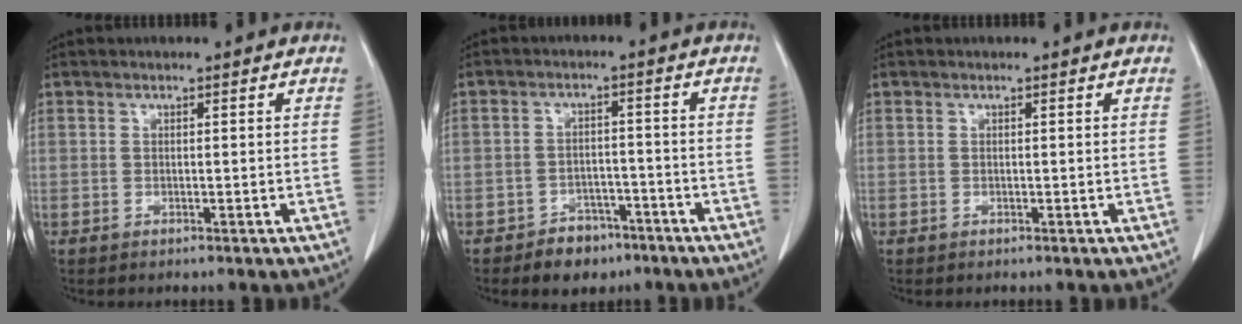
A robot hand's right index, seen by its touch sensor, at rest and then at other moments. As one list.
[{"total": 5.2, "force": [-3.7, 3.2, 1.8], "torque": [-0.028, 0.008, -0.052]}, {"total": 0.0}]